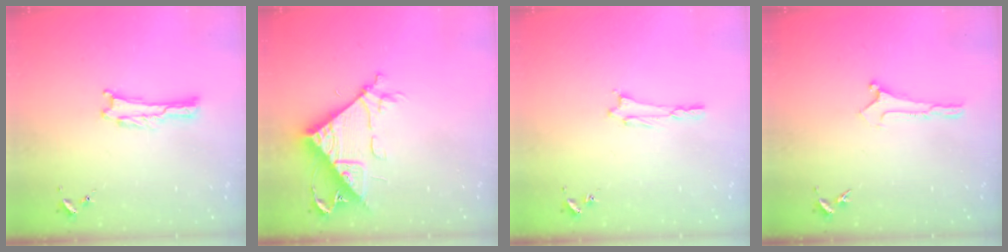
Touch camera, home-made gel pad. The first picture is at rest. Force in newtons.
{"total": 9.6, "press": 9.5, "slide": 1.0}
{"total": 0.7, "press": 0.7, "slide": 0.1}
{"total": 0.0}